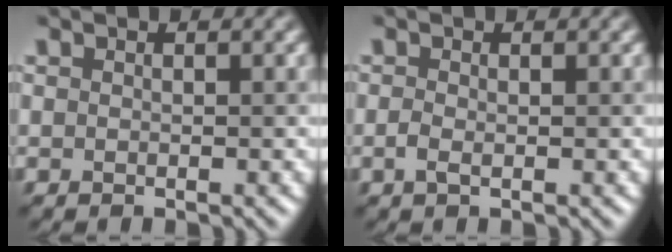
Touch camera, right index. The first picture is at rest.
{"total": 0.7, "force": [0.0, 0.4, 0.6], "torque": [-0.013, 0.004, -0.003]}